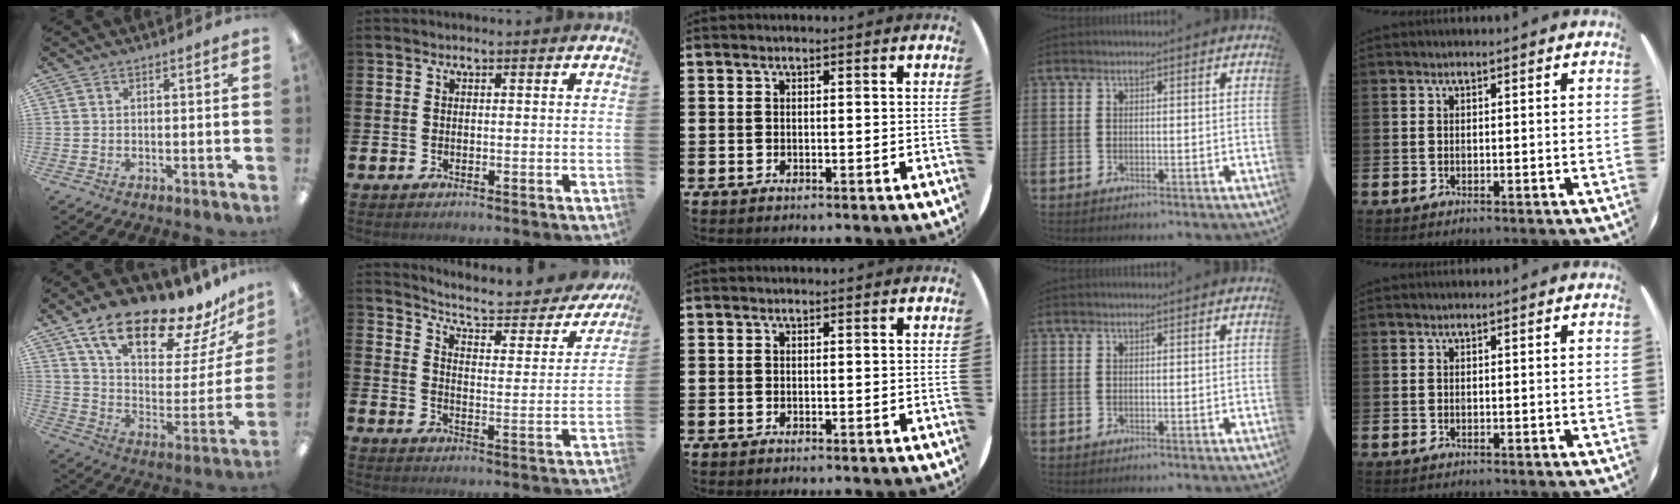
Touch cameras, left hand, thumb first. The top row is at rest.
{"thumb": {"total": 21.7, "force": [16.3, 7.8, 12.0], "torque": [-0.197, -0.109, 0.278]}, "index": {"total": 5.7, "force": [5.0, 1.3, 2.3], "torque": [-0.064, -0.039, 0.077]}}